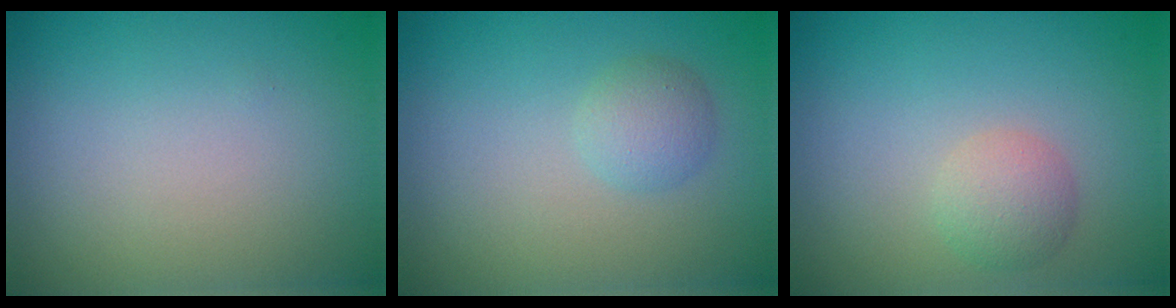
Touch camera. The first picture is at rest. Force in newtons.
{"total": 1.9, "press": 1.9, "slide": 0.1}
{"total": 2.2, "press": 2.2, "slide": 0.1}